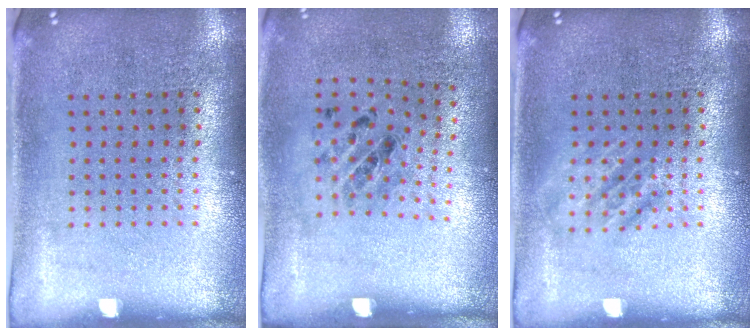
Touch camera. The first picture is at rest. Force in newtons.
{"total": 1.2, "press": 0.6, "slide": 1.1}
{"total": 1.6, "press": 1.6, "slide": 0.3}